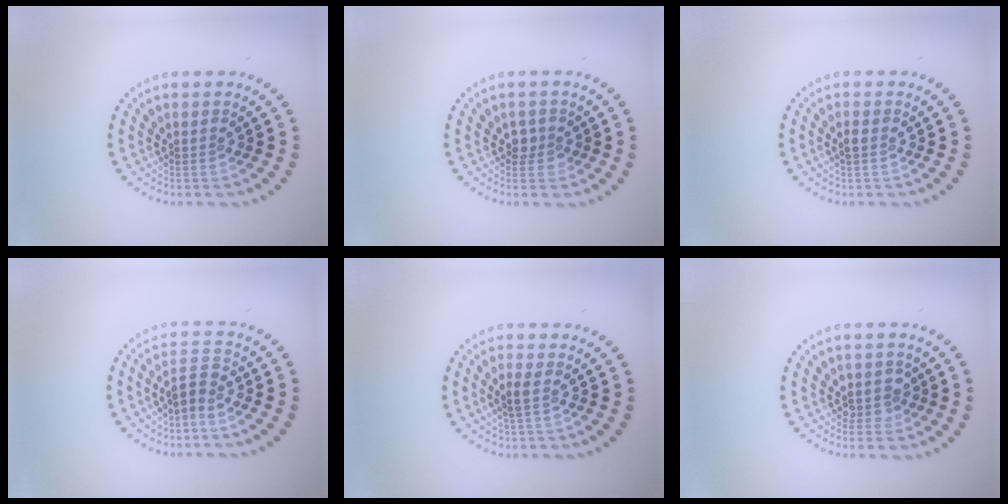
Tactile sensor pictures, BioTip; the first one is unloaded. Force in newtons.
{"total": 1.4, "press": 1.2, "slide": 0.8}
{"total": 0.8, "press": 0.8, "slide": 0.2}
{"total": 2.2, "press": 1.6, "slide": 1.5}
{"total": 1.0, "press": 0.8, "slide": 0.6}
{"total": 1.8, "press": 1.5, "slide": 1.0}